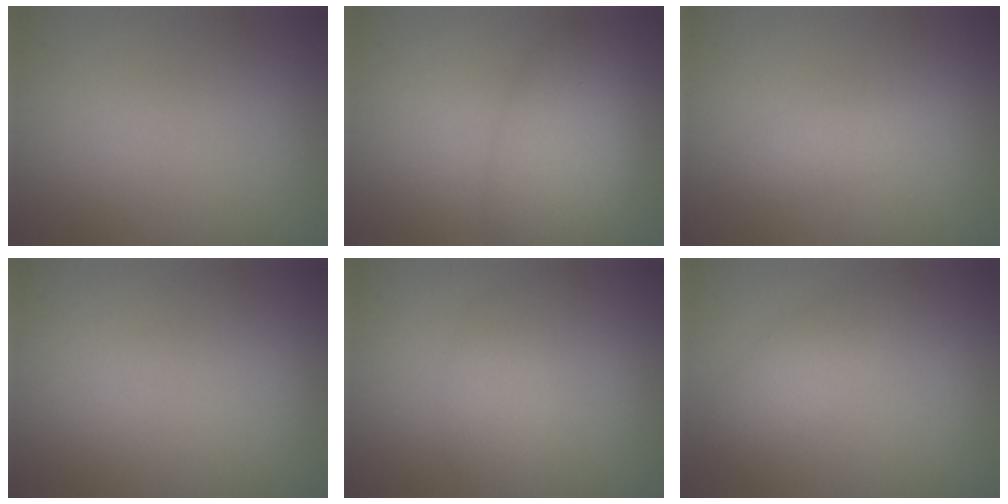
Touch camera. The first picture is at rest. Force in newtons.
{"total": 5.3, "press": 5.3, "slide": 0.3}
{"total": 1.3, "press": 1.3, "slide": 0.0}
{"total": 0.0}
{"total": 1.8, "press": 1.8, "slide": 0.1}
{"total": 2.1, "press": 2.1, "slide": 0.1}